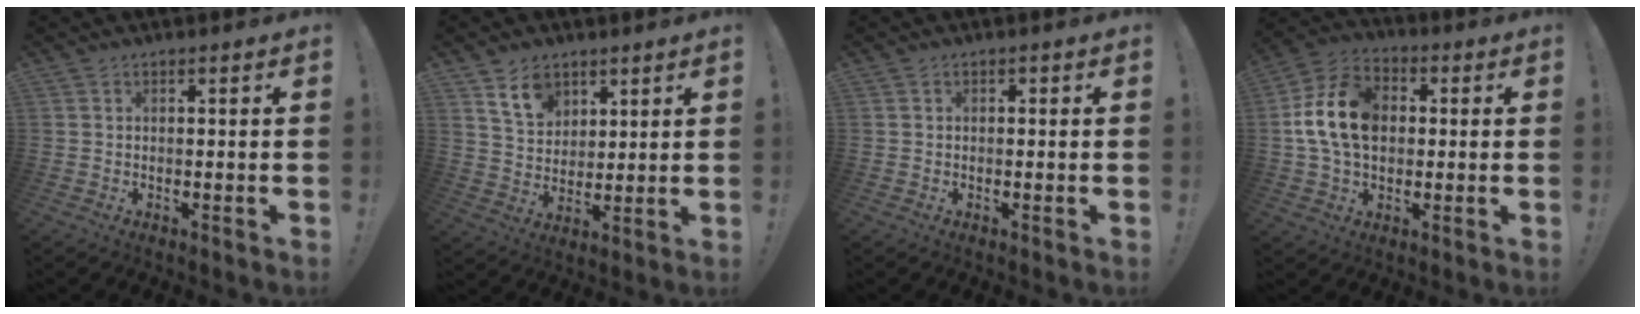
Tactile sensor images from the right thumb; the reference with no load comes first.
{"total": 9.9, "force": [6.3, 6.6, 4.0], "torque": [-0.073, -0.027, 0.122]}
{"total": 0.8, "force": [-0.4, 0.7, 0.2], "torque": [-0.010, 0.006, -0.005]}
{"total": 16.1, "force": [1.7, 11.7, 10.9], "torque": [-0.200, 0.010, 0.035]}